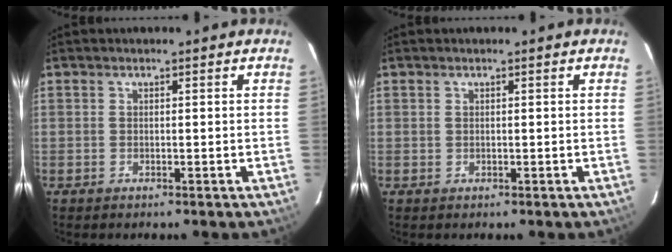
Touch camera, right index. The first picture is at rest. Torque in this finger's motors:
{"motor_torque": [0.01, 0.06, 0.00, 0.00]}